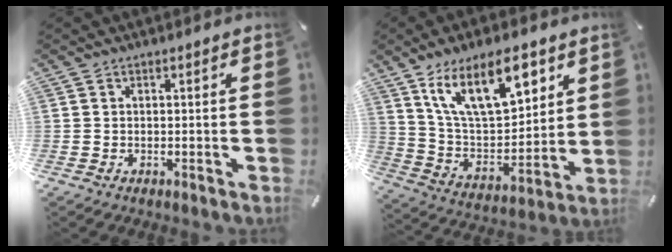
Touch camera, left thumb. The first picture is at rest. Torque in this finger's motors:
{"motor_torque": [2.51, 2.50, 1.40, -1.37, 0.44]}